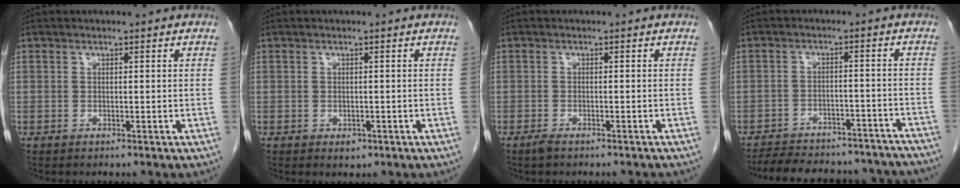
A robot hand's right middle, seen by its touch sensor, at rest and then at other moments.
{"total": 1.2, "force": [-0.5, 0.9, 0.7], "torque": [-0.009, 0.001, -0.002]}
{"total": 2.8, "force": [-2.4, 0.5, 1.3], "torque": [-0.020, -0.004, -0.033]}
{"total": 21.0, "force": [-19.1, 5.8, 6.5], "torque": [-0.106, 0.007, -0.238]}